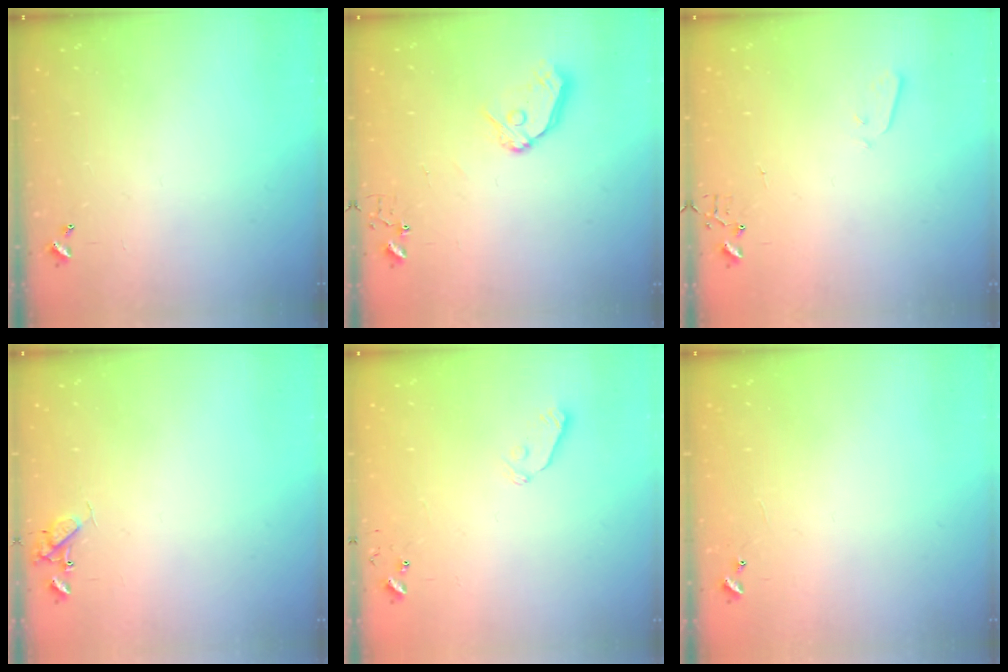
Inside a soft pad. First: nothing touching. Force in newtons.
{"total": 9.9, "press": 9.8, "slide": 1.3}
{"total": 2.1, "press": 2.0, "slide": 0.4}
{"total": 8.6, "press": 8.6, "slide": 0.7}
{"total": 5.9, "press": 5.9, "slide": 0.5}
{"total": 5.1, "press": 5.0, "slide": 0.3}